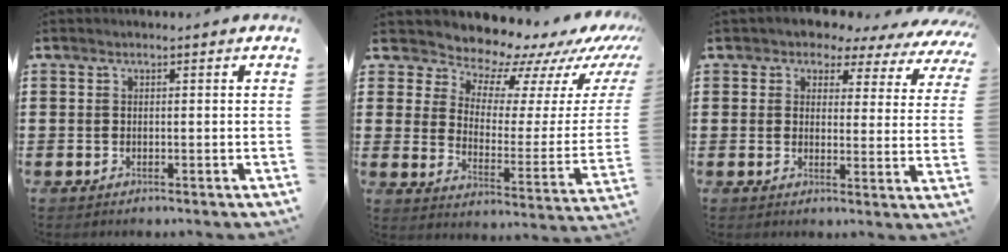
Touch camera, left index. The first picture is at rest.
{"total": 8.2, "force": [7.5, 3.0, 1.4], "torque": [-0.047, -0.070, 0.124]}
{"total": 3.2, "force": [2.7, 1.5, 0.6], "torque": [-0.034, -0.016, 0.042]}